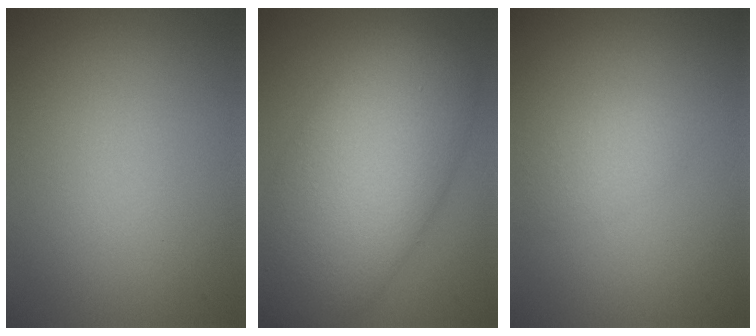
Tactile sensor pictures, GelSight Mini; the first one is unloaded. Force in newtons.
{"total": 13.0, "press": 12.9, "slide": 0.8}
{"total": 1.6, "press": 1.6, "slide": 0.1}